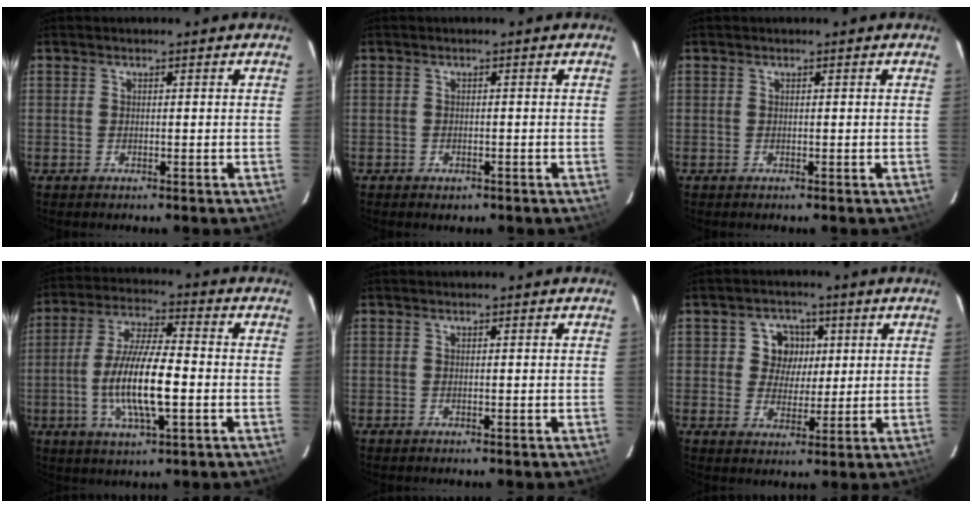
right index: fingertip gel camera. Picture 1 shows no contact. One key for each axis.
{"total": 1.7, "fx": -1.0, "fy": 1.3, "fz": 0.6, "tx": -0.012, "ty": 0.000, "tz": -0.011}
{"total": 0.0}
{"total": 13.3, "fx": -2.7, "fy": 3.2, "fz": 12.6, "tx": -0.249, "ty": -0.006, "tz": -0.051}
{"total": 0.0}
{"total": 6.4, "fx": 1.5, "fy": 5.9, "fz": 2.0, "tx": -0.034, "ty": 0.011, "tz": 0.025}